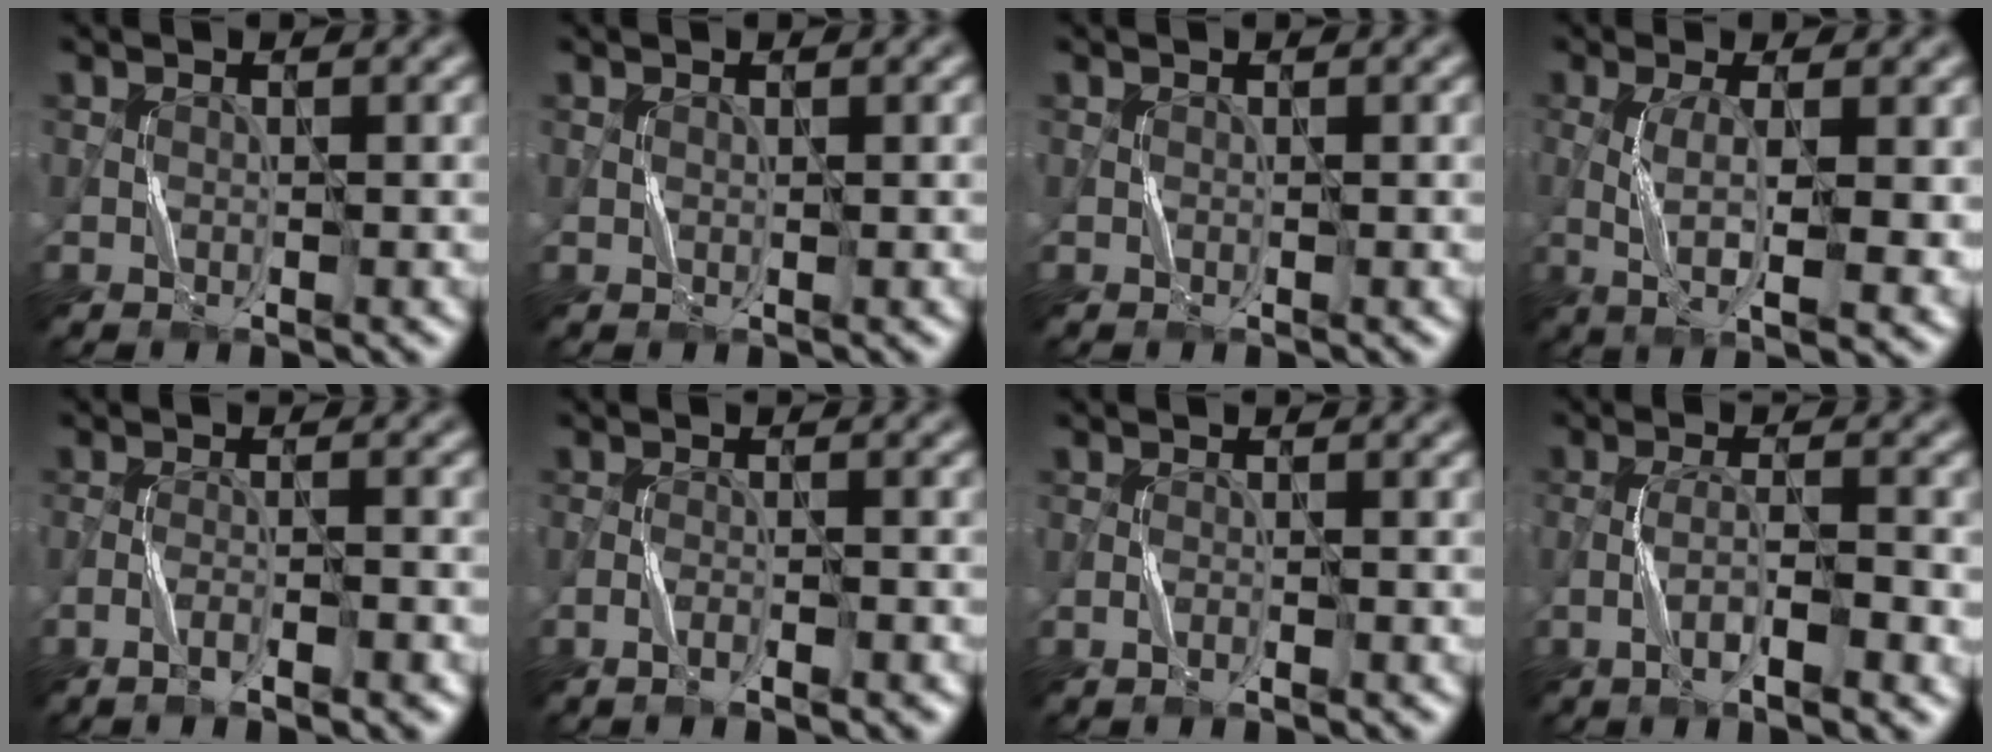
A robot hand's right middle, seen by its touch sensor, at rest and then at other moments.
{"total": 0.0}
{"total": 0.0}
{"total": 5.9, "force": [-0.4, 1.5, 5.7], "torque": [-0.108, -0.005, -0.001]}
{"total": 3.8, "force": [-2.3, 0.7, 2.9], "torque": [-0.054, 0.006, -0.046]}
{"total": 2.6, "force": [-1.7, 0.5, 1.9], "torque": [-0.037, 0.007, -0.034]}
{"total": 1.1, "force": [-0.8, 0.2, 0.8], "torque": [-0.016, 0.003, -0.015]}
{"total": 4.8, "force": [-2.0, 1.0, 4.2], "torque": [-0.077, 0.006, -0.036]}